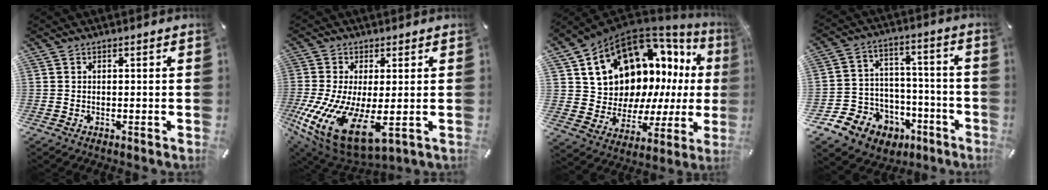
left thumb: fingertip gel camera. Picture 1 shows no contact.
{"total": 17.0, "force": [-2.3, 8.2, 14.7], "torque": [-0.298, -0.019, -0.023]}
{"total": 14.5, "force": [7.9, 10.3, 6.4], "torque": [-0.111, -0.090, 0.164]}
{"total": 10.1, "force": [-4.0, 9.2, 1.4], "torque": [-0.030, 0.019, -0.054]}